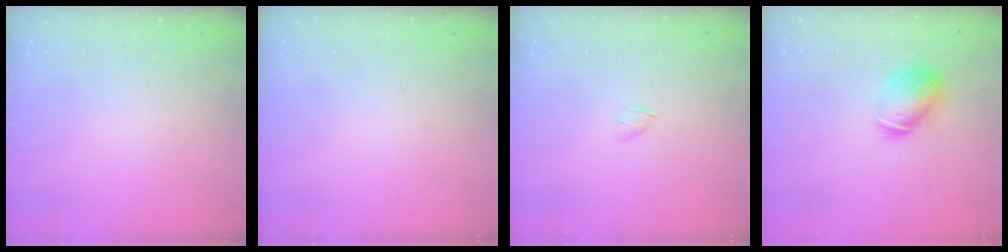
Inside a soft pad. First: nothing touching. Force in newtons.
{"total": 0.0}
{"total": 1.3, "press": 1.2, "slide": 0.4}
{"total": 12.3, "press": 12.2, "slide": 1.9}